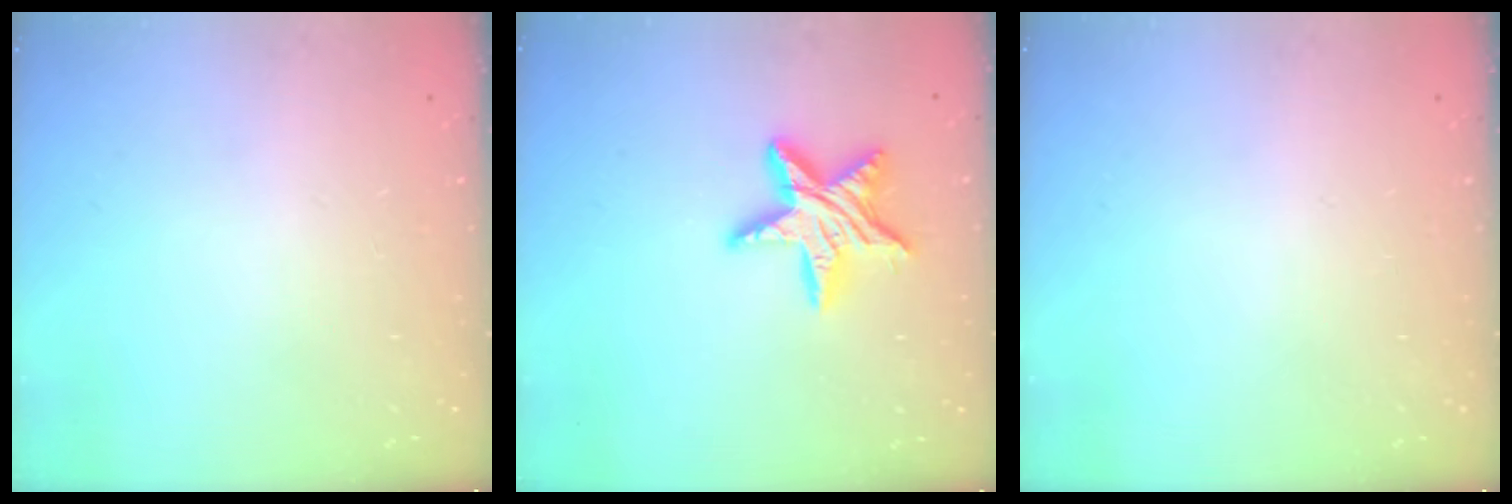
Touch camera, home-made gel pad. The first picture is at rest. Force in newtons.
{"total": 12.9, "press": 12.9, "slide": 0.8}
{"total": 0.0}